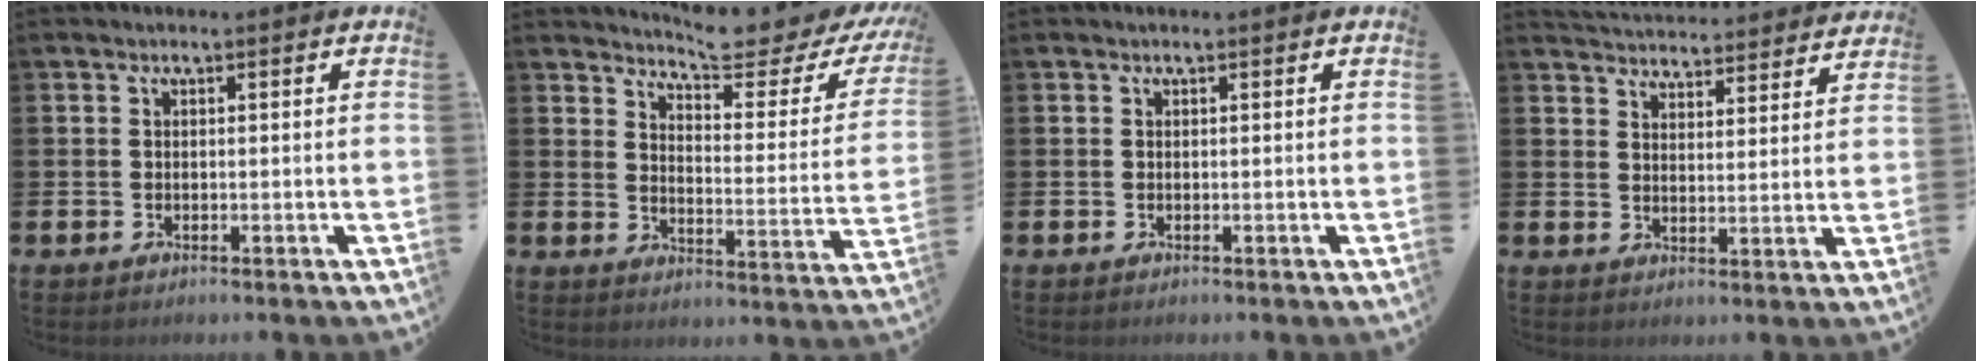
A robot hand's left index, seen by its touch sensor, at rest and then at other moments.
{"total": 6.8, "force": [6.3, 0.7, 2.4], "torque": [-0.062, -0.046, 0.105]}
{"total": 0.0}
{"total": 5.0, "force": [4.9, 0.5, -0.2], "torque": [-0.011, -0.039, 0.088]}